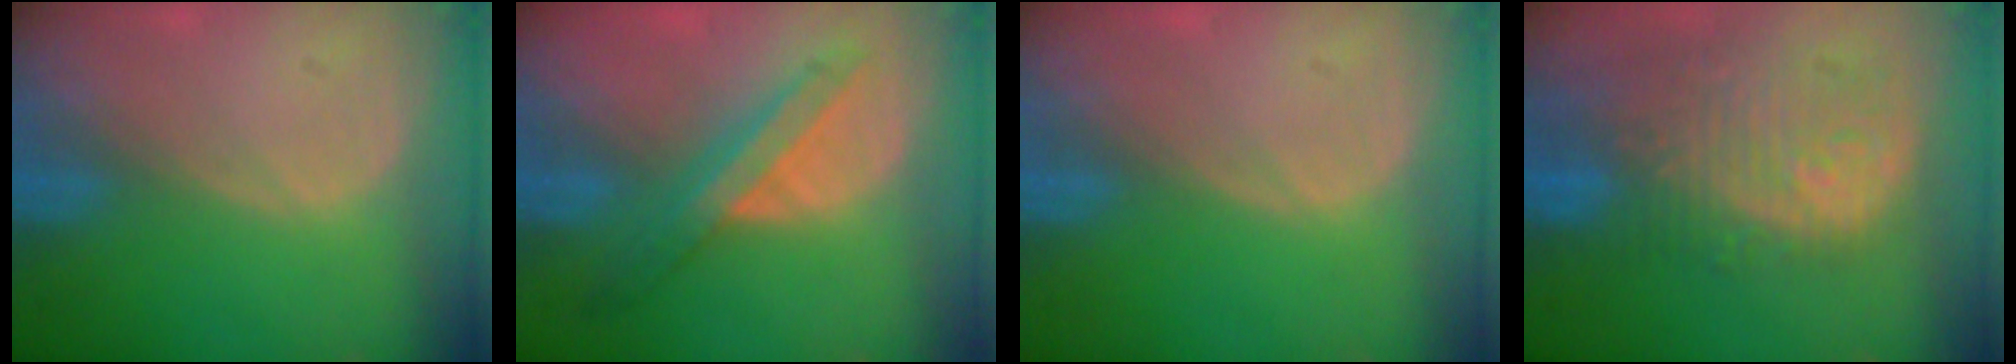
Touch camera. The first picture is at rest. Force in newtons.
{"total": 7.2, "press": 6.3, "slide": 3.3}
{"total": 0.0}
{"total": 12.0, "press": 10.7, "slide": 5.5}